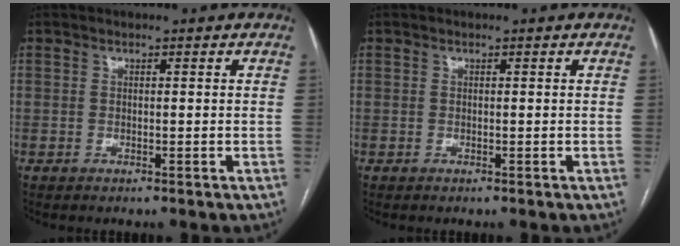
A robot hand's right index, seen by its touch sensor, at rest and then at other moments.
{"total": 0.0}